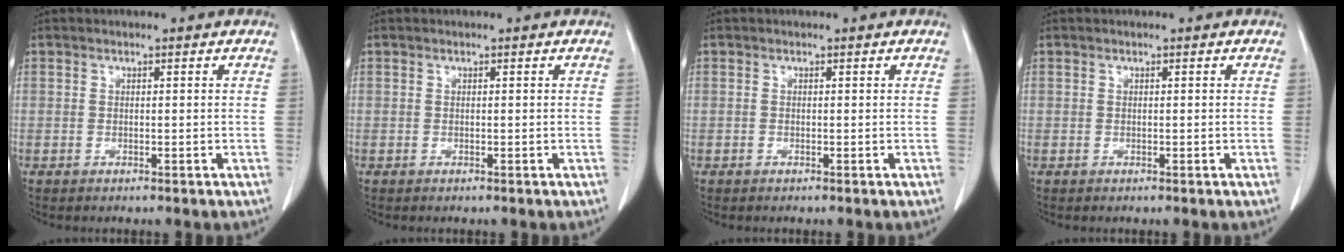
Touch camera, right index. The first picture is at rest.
{"total": 0.0}
{"total": 0.0}
{"total": 0.0}